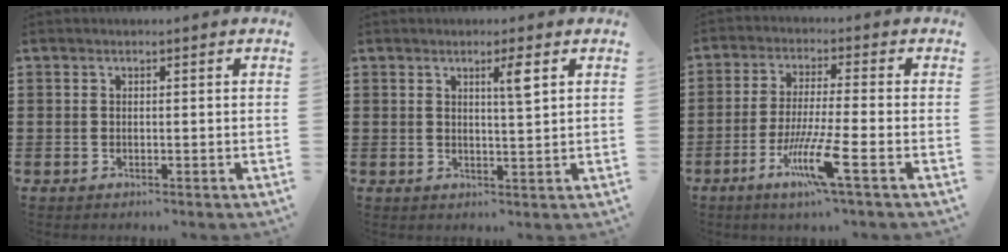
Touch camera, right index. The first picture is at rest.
{"total": 3.2, "force": [1.4, 0.0, 2.8], "torque": [-0.043, -0.008, 0.017]}
{"total": 8.9, "force": [-4.3, 0.3, 7.8], "torque": [-0.159, -0.015, -0.083]}